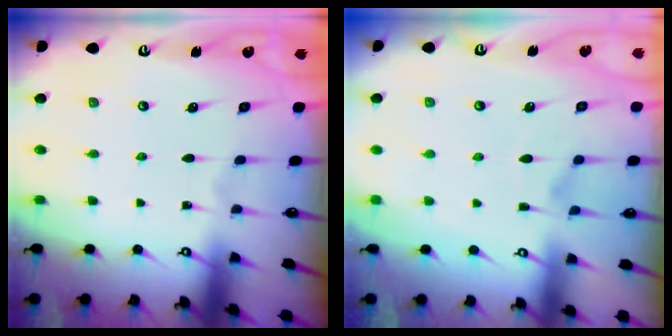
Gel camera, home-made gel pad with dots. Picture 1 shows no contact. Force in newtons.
{"total": 2.1, "press": 1.6, "slide": 1.3}